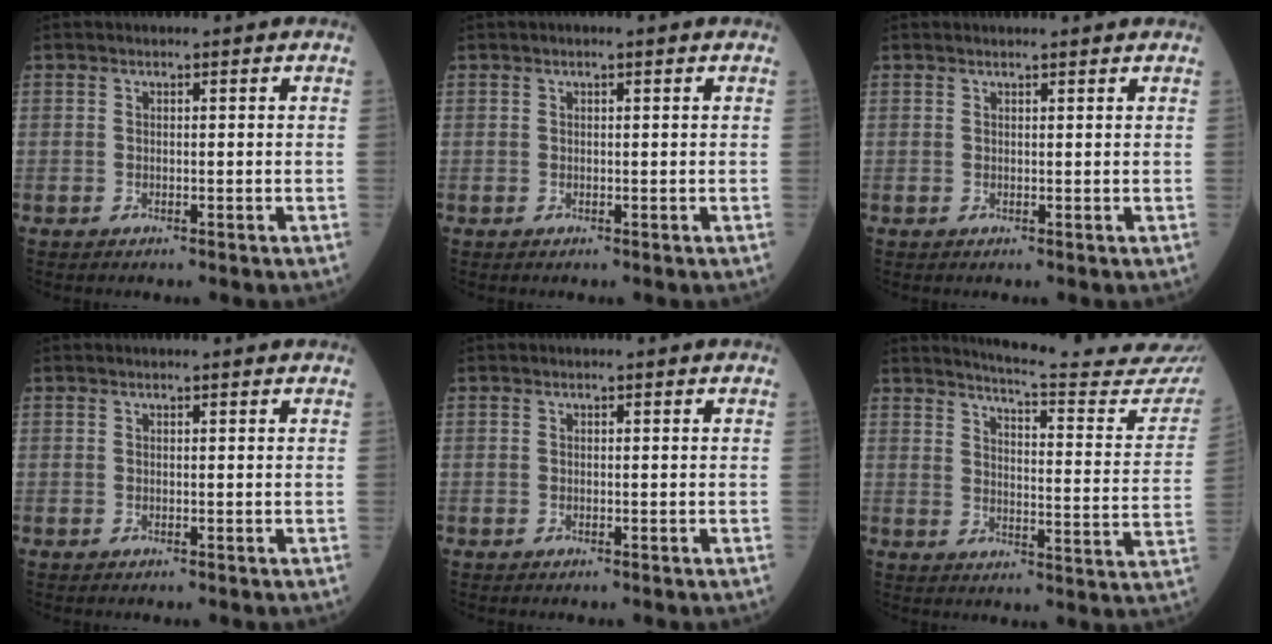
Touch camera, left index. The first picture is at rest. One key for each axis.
{"total": 0.8, "fx": 0.4, "fy": 0.1, "fz": 0.7, "tx": -0.012, "ty": 0.005, "tz": 0.005}
{"total": 3.0, "fx": 2.8, "fy": 0.2, "fz": 1.0, "tx": -0.013, "ty": 0.017, "tz": 0.033}
{"total": 1.2, "fx": 1.2, "fy": 0.0, "fz": 0.4, "tx": -0.008, "ty": 0.010, "tz": 0.015}
{"total": 0.0}
{"total": 21.2, "fx": 20.5, "fy": 0.2, "fz": 5.6, "tx": -0.076, "ty": -0.114, "tz": 0.235}